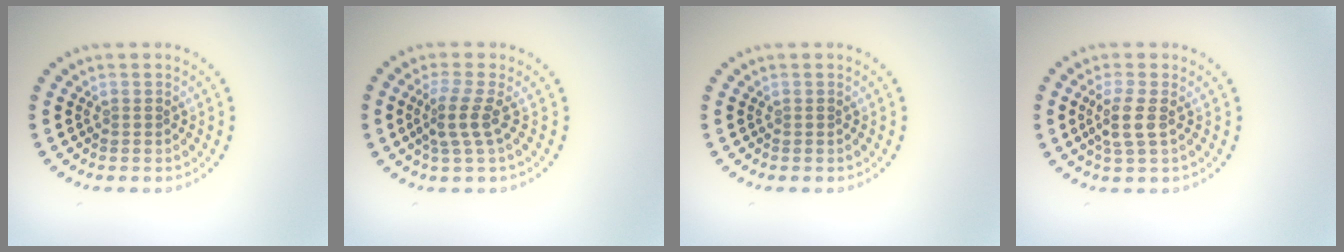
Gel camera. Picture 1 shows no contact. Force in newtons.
{"total": 2.7, "press": 1.9, "slide": 1.9}
{"total": 0.0}
{"total": 2.4, "press": 2.0, "slide": 1.2}